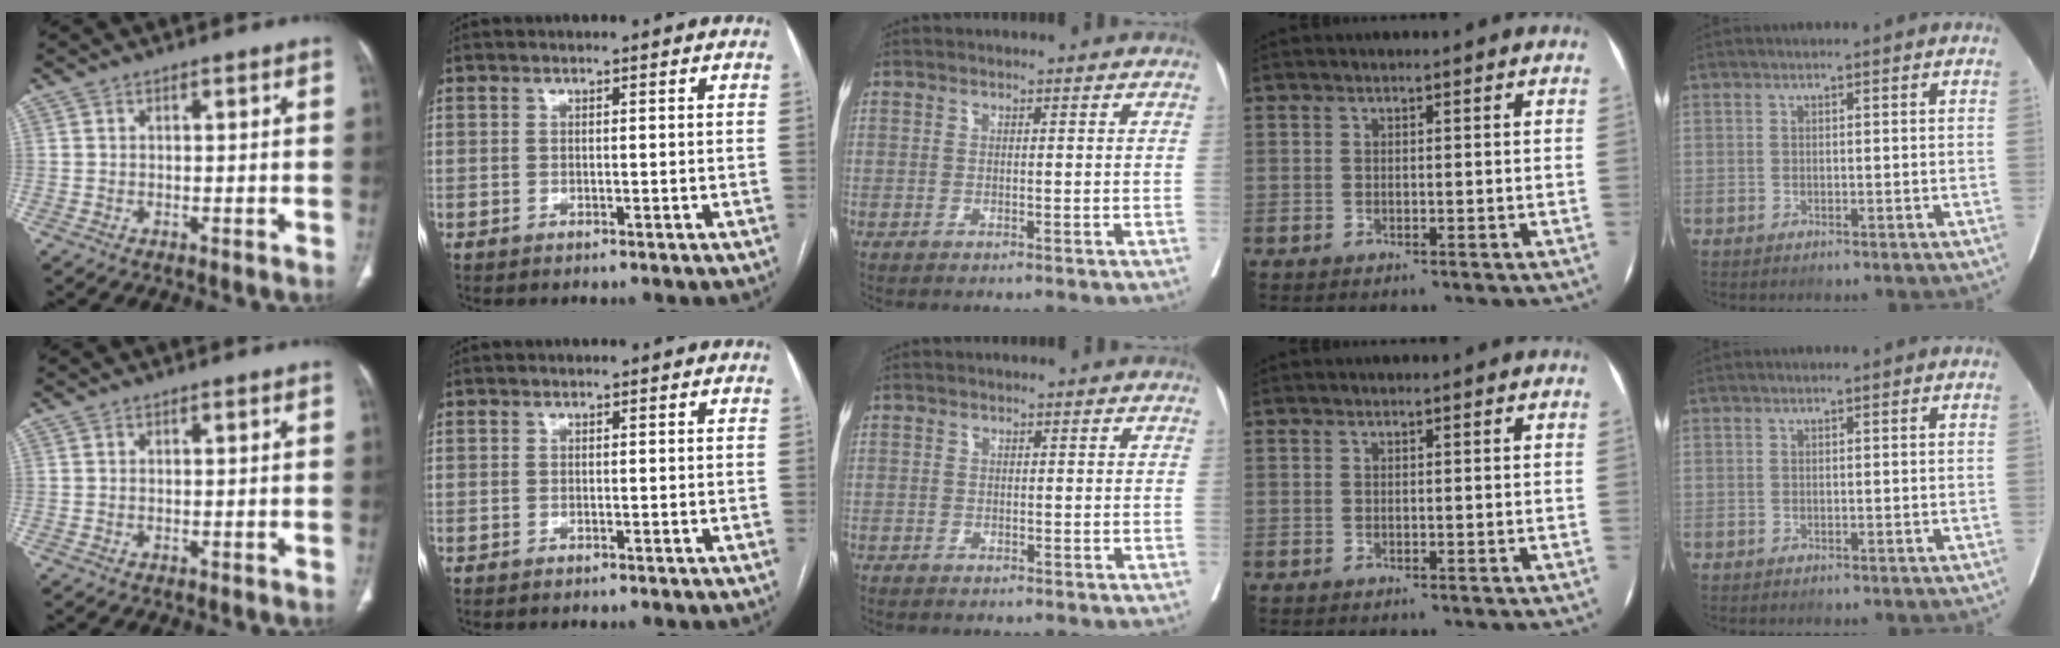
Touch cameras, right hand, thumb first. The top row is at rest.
{"middle": {"total": 1.1, "force": [-0.7, 0.6, -0.6], "torque": [-0.004, 0.007, -0.014]}}